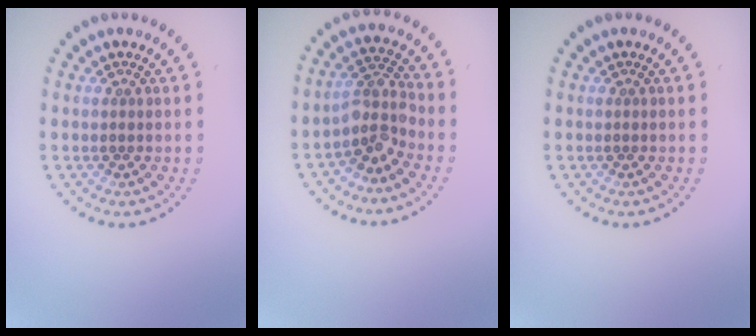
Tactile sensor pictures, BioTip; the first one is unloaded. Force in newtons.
{"total": 3.2, "press": 2.4, "slide": 2.0}
{"total": 0.0}